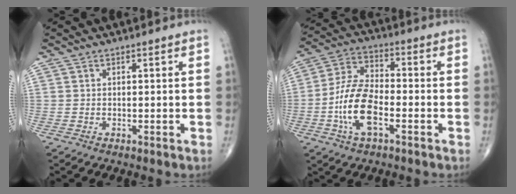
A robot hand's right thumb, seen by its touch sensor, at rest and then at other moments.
{"total": 12.3, "force": [-3.7, 5.7, 10.3], "torque": [-0.206, 0.024, -0.077]}